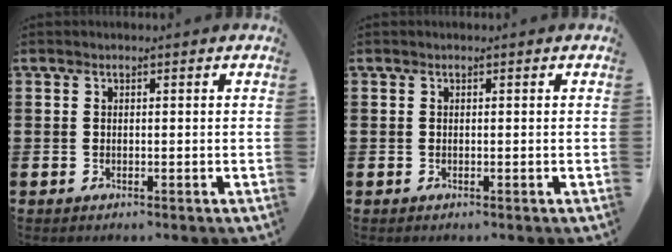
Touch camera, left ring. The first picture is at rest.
{"total": 0.0}